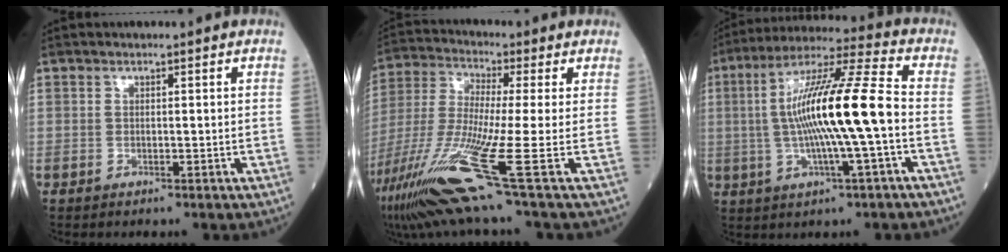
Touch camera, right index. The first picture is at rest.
{"total": 18.4, "force": [-8.2, -0.4, 16.5], "torque": [-0.360, -0.047, -0.161]}
{"total": 16.1, "force": [-0.9, 0.4, 16.1], "torque": [-0.292, 0.013, -0.023]}